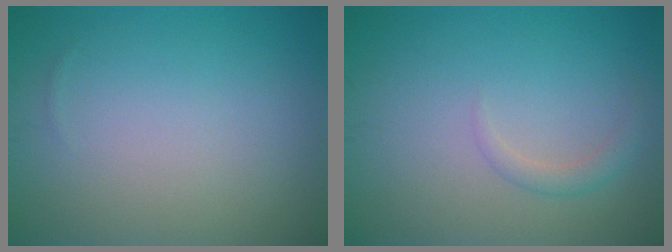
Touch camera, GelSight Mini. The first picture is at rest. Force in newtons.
{"total": 1.3, "press": 1.3, "slide": 0.1}